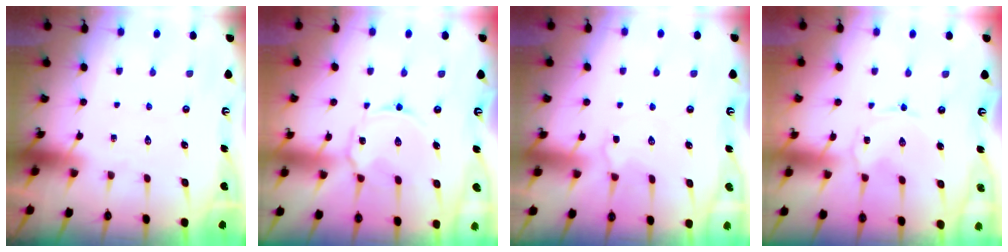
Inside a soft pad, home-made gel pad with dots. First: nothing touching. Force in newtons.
{"total": 6.2, "press": 6.2, "slide": 0.6}
{"total": 4.0, "press": 3.8, "slide": 1.2}
{"total": 0.0}